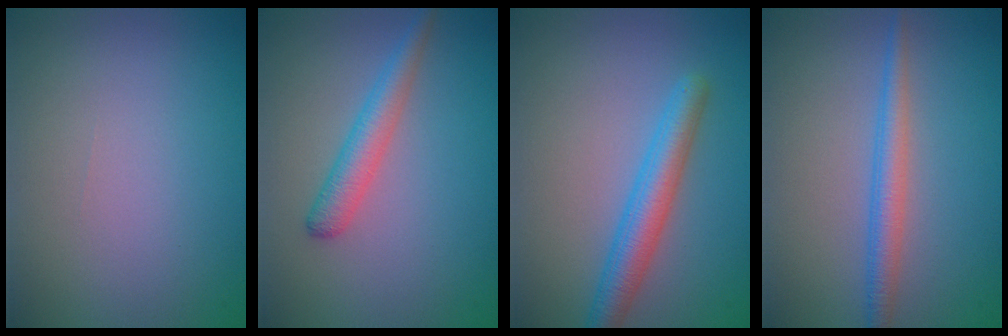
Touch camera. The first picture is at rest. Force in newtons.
{"total": 2.7, "press": 2.7, "slide": 0.0}
{"total": 3.7, "press": 3.7, "slide": 0.1}
{"total": 2.5, "press": 2.5, "slide": 0.0}